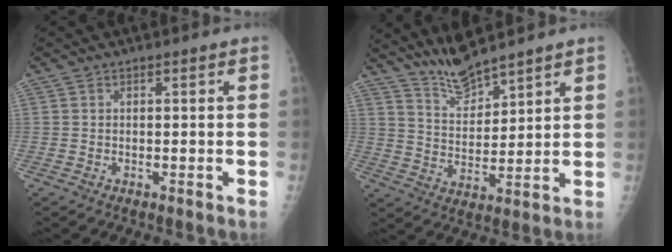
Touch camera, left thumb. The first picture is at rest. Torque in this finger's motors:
{"motor_torque": [0.27, -0.14, -0.17, -0.30, 0.00]}